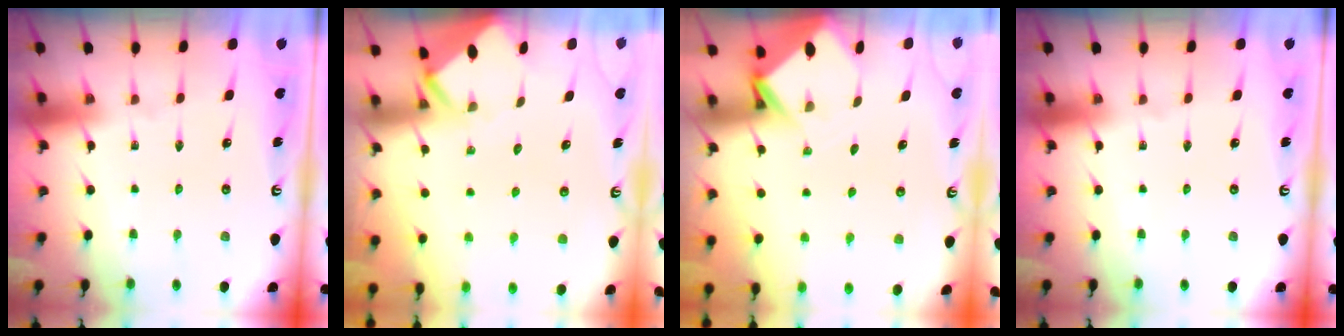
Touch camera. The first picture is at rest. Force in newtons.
{"total": 2.9, "press": 2.9, "slide": 0.1}
{"total": 3.8, "press": 3.8, "slide": 0.3}
{"total": 0.0}